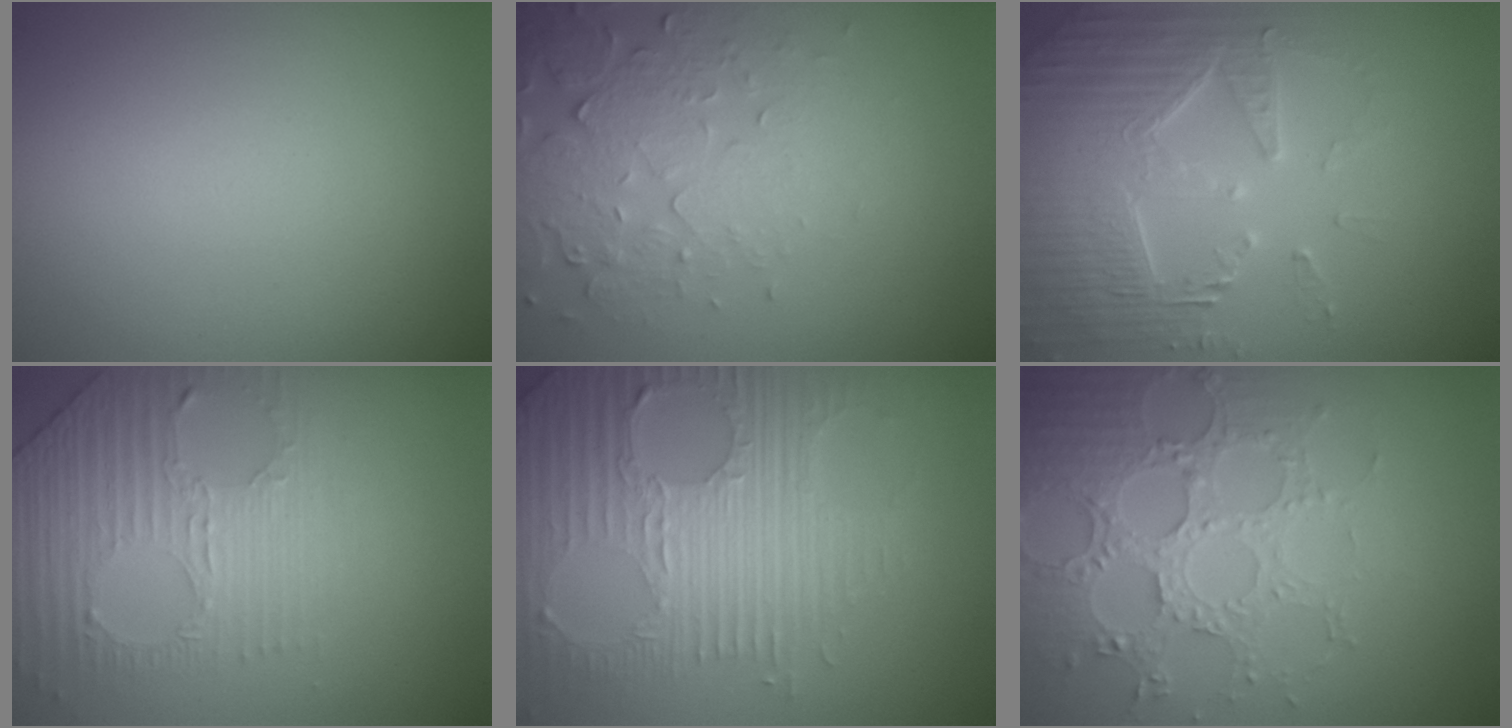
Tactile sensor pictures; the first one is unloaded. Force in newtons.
{"total": 5.2, "press": 3.8, "slide": 3.5}
{"total": 5.3, "press": 5.2, "slide": 1.1}
{"total": 4.4, "press": 3.2, "slide": 3.0}
{"total": 8.0, "press": 5.8, "slide": 5.6}
{"total": 5.2, "press": 4.9, "slide": 1.8}